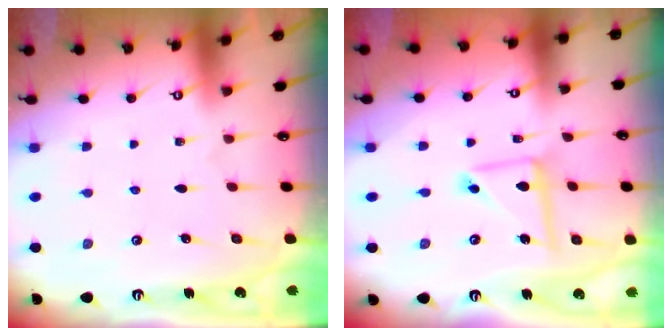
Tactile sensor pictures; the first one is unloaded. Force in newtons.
{"total": 9.1, "press": 9.1, "slide": 0.8}